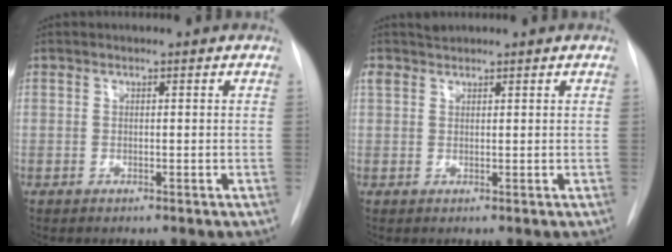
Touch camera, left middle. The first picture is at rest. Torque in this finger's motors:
{"motor_torque": [0.22, -0.24, -0.01, 0.01]}